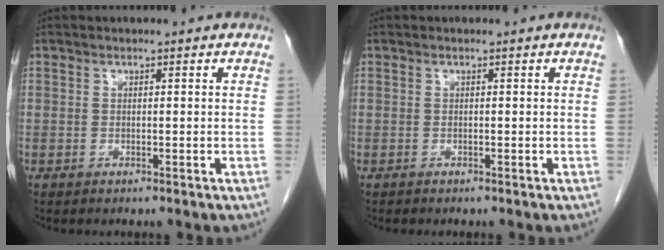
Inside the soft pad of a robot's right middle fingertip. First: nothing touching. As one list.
[{"total": 0.0}]